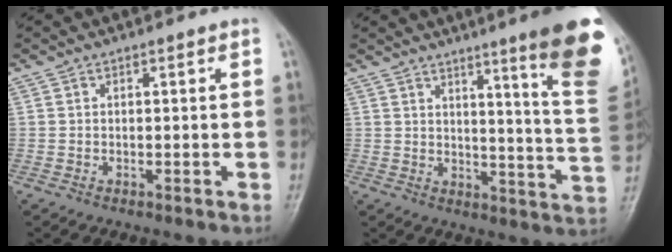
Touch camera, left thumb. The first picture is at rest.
{"total": 17.7, "force": [10.0, 1.4, 14.5], "torque": [-0.157, -0.060, 0.121]}